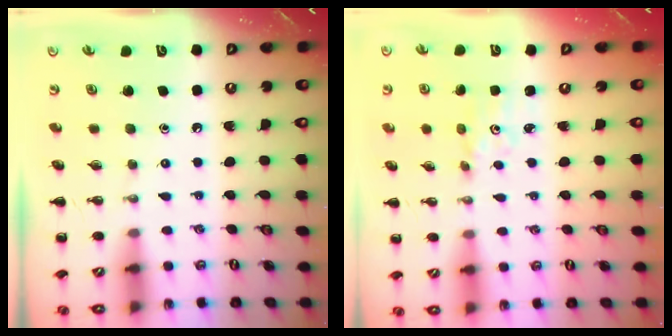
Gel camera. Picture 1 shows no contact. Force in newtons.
{"total": 1.8, "press": 1.7, "slide": 0.5}